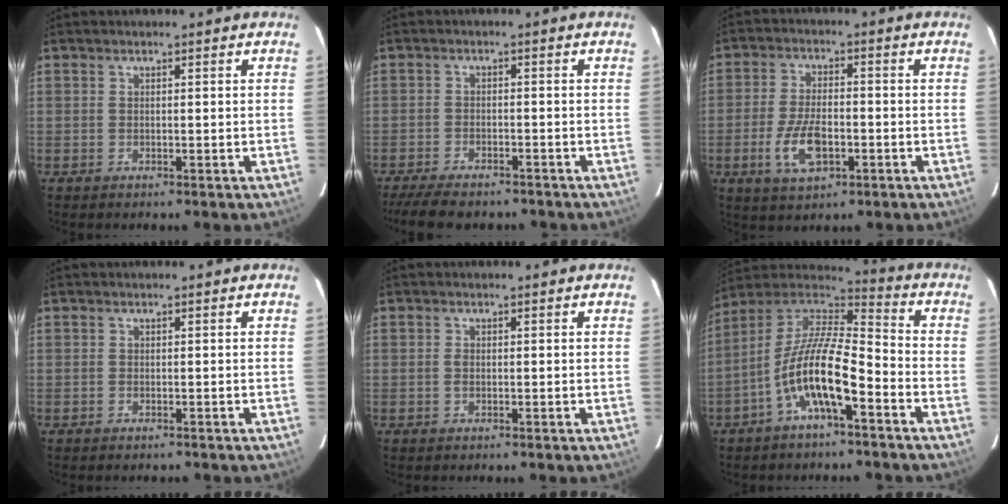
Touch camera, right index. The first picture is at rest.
{"total": 10.1, "force": [-8.4, 3.2, 4.5], "torque": [-0.109, -0.020, -0.137]}
{"total": 9.0, "force": [-3.1, 4.2, 7.4], "torque": [-0.157, -0.007, -0.054]}
{"total": 0.8, "force": [-0.7, 0.4, 0.1], "torque": [-0.005, 0.002, -0.010]}
{"total": 0.8, "force": [-0.1, 0.5, 0.6], "torque": [-0.012, 0.001, -0.003]}
{"total": 14.7, "force": [-6.8, 4.3, 12.3], "torque": [-0.239, -0.004, -0.132]}